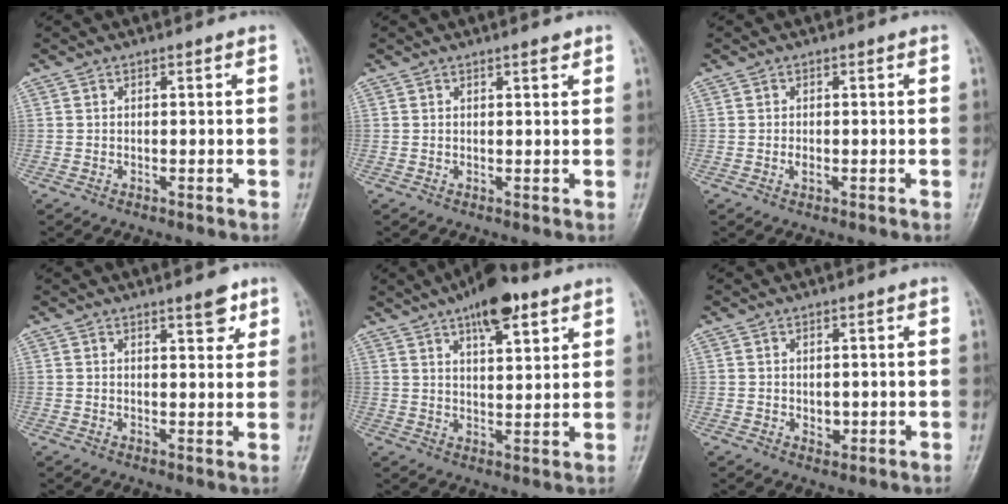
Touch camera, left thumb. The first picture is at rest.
{"total": 1.3, "force": [1.0, 0.3, 0.8], "torque": [-0.010, -0.006, 0.014]}
{"total": 1.2, "force": [-0.2, 0.7, 0.9], "torque": [-0.015, -0.002, -0.002]}
{"total": 4.1, "force": [2.7, 1.4, 2.7], "torque": [-0.022, -0.015, 0.035]}
{"total": 10.9, "force": [6.7, 4.0, 7.7], "torque": [-0.099, -0.027, 0.102]}
{"total": 2.1, "force": [0.2, 1.5, 1.5], "torque": [-0.015, -0.005, 0.008]}